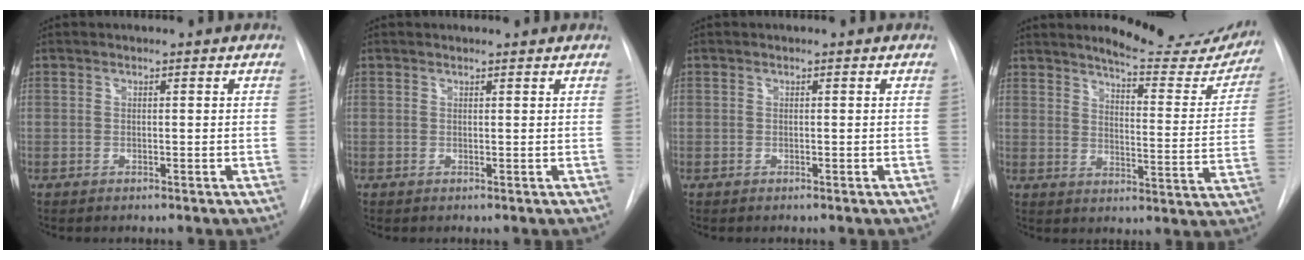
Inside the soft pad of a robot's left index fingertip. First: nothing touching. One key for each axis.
{"total": 1.5, "fx": 1.4, "fy": 0.2, "fz": 0.2, "tx": -0.010, "ty": 0.013, "tz": 0.016}
{"total": 0.0}
{"total": 17.2, "fx": 16.1, "fy": 3.0, "fz": 5.4, "tx": -0.055, "ty": -0.069, "tz": 0.186}